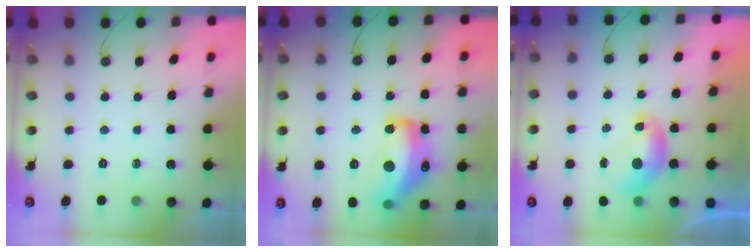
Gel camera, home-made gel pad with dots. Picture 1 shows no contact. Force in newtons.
{"total": 12.7, "press": 12.7, "slide": 1.0}
{"total": 0.0}